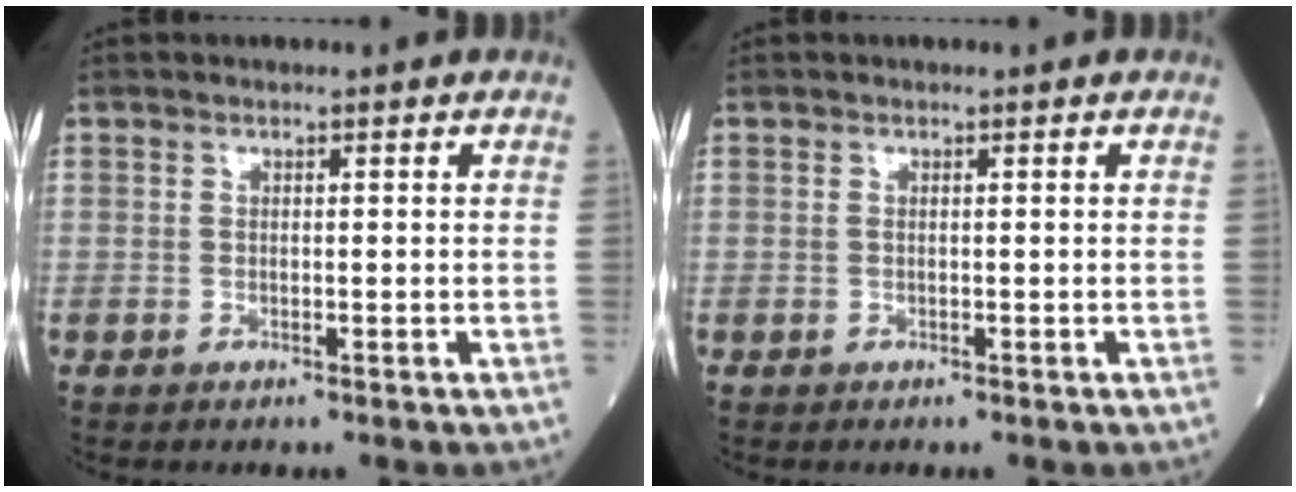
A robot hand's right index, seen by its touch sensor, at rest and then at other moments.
{"total": 0.0}